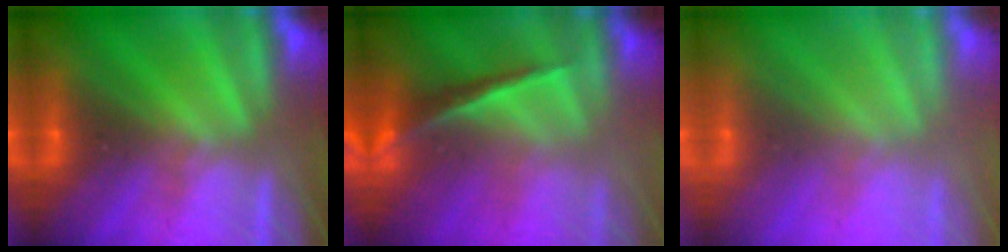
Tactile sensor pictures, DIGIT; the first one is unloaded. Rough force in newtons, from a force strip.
{"total": 1.9}
{"total": 3.0}